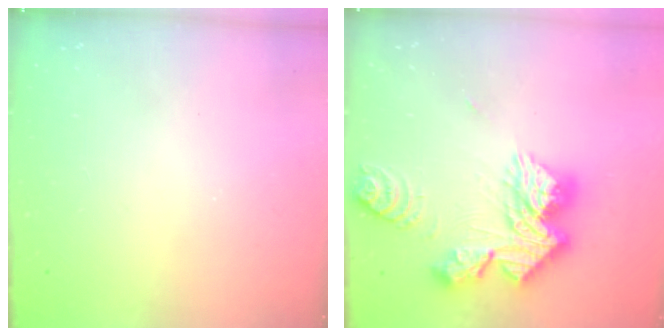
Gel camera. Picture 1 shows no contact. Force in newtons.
{"total": 19.9, "press": 19.8, "slide": 1.7}